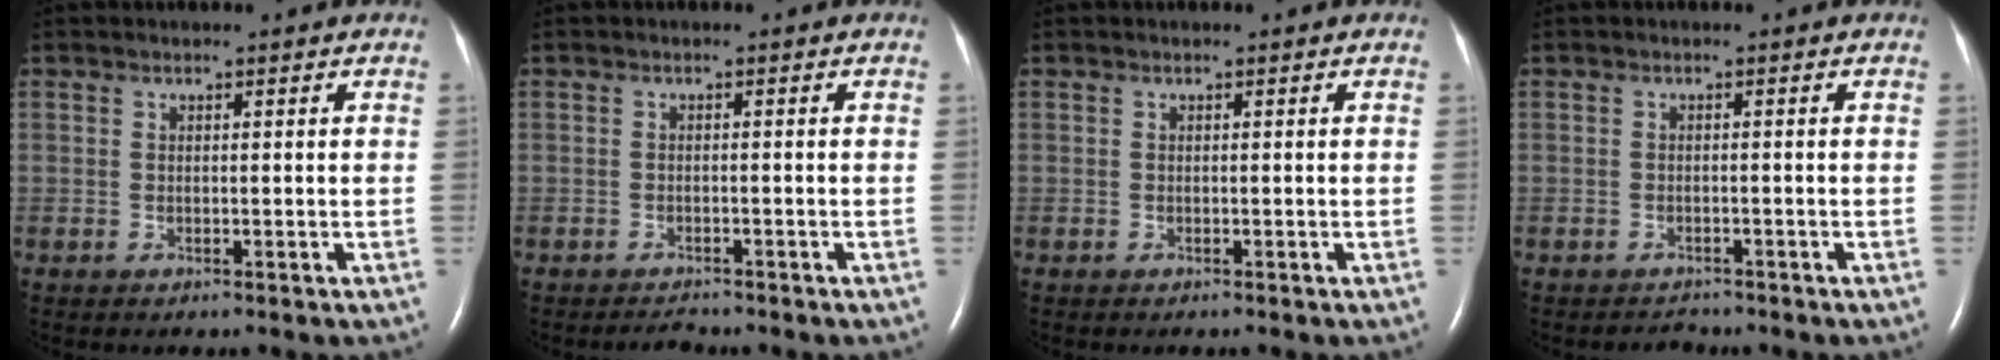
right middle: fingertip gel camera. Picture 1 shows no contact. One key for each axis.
{"total": 1.3, "fx": -1.3, "fy": 0.2, "fz": 0.1, "tx": -0.008, "ty": -0.006, "tz": -0.016}
{"total": 0.0}
{"total": 1.4, "fx": -1.3, "fy": 0.5, "fz": -0.2, "tx": -0.003, "ty": -0.005, "tz": -0.017}